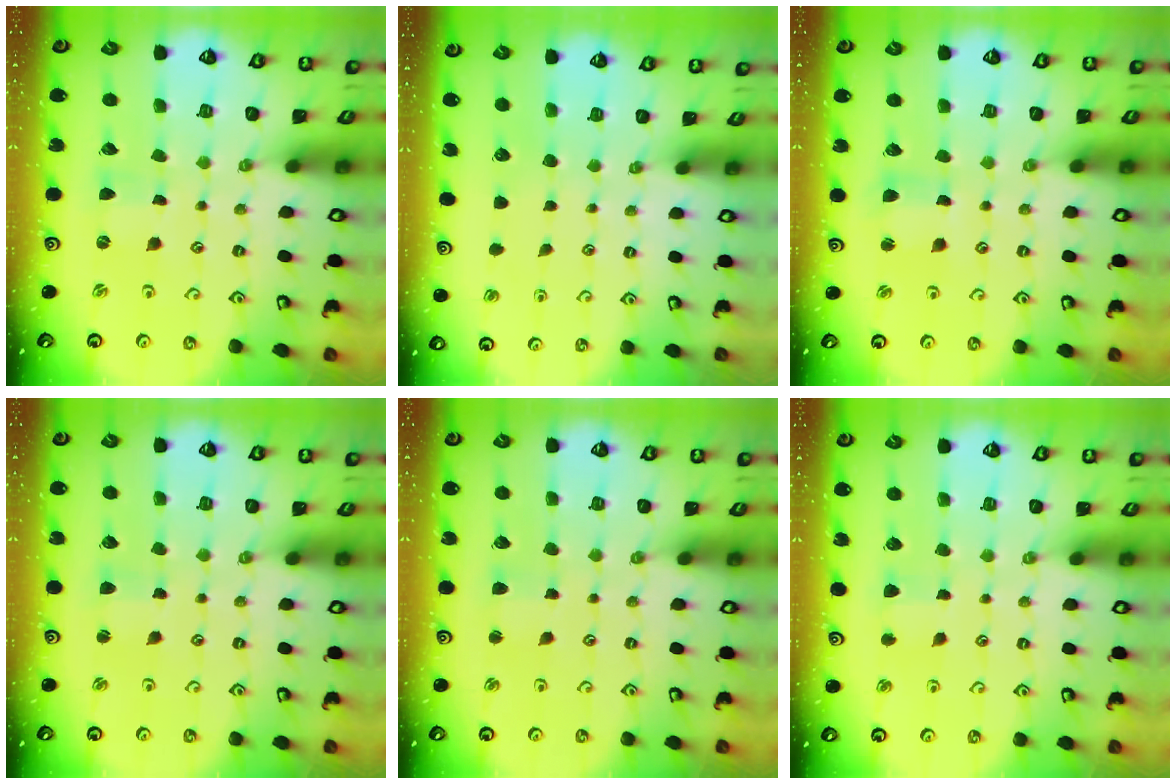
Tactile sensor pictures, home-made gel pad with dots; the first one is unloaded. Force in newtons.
{"total": 0.0}
{"total": 2.5, "press": 2.5, "slide": 0.3}
{"total": 2.5, "press": 2.5, "slide": 0.2}
{"total": 2.9, "press": 2.9, "slide": 0.3}
{"total": 2.6, "press": 2.5, "slide": 0.6}